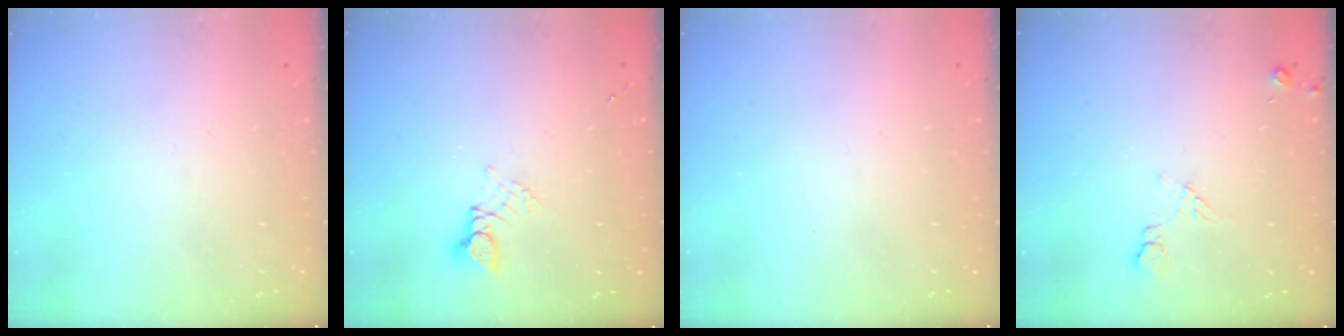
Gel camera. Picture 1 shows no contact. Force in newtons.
{"total": 2.8, "press": 2.8, "slide": 0.3}
{"total": 0.0}
{"total": 6.2, "press": 6.2, "slide": 0.9}